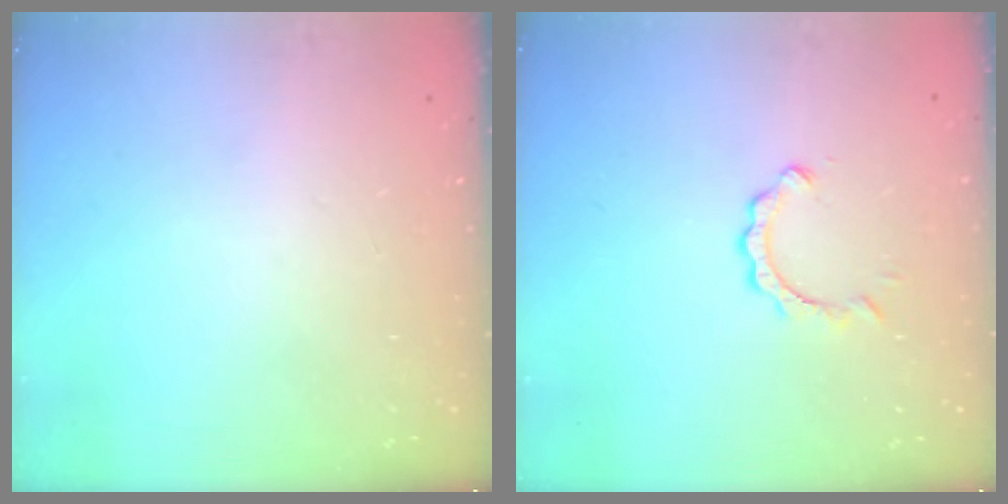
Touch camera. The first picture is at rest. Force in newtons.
{"total": 2.8, "press": 2.8, "slide": 0.3}